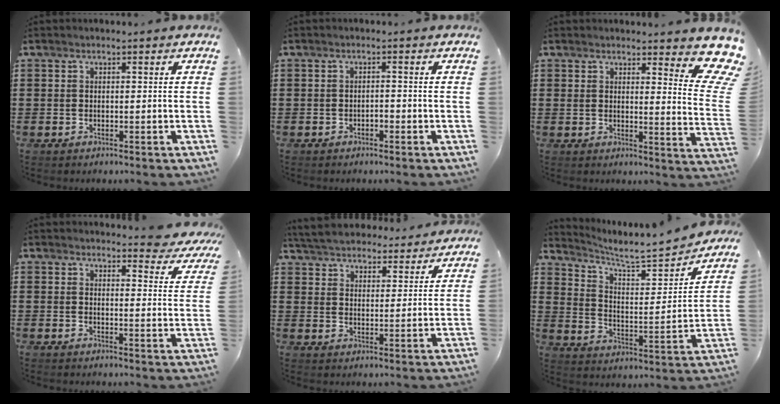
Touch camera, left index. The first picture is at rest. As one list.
[{"total": 1.0, "force": [-0.8, 0.4, 0.4], "torque": [-0.014, -0.001, -0.016]}, {"total": 6.6, "force": [5.1, 1.4, 3.9], "torque": [-0.047, -0.032, 0.084]}, {"total": 4.5, "force": [4.2, 0.2, 1.5], "torque": [-0.028, -0.022, 0.074]}, {"total": 4.9, "force": [4.8, 0.6, 0.2], "torque": [-0.030, -0.030, 0.083]}, {"total": 5.3, "force": [5.1, 0.2, 1.6], "torque": [-0.059, -0.044, 0.078]}]